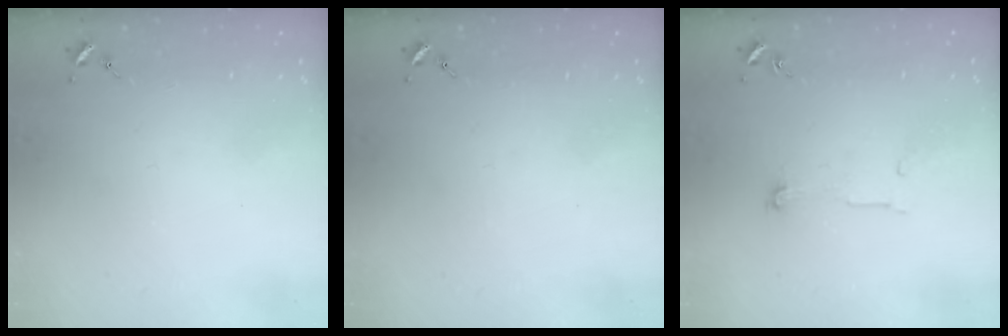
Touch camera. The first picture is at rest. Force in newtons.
{"total": 0.0}
{"total": 5.5, "press": 5.5, "slide": 0.3}